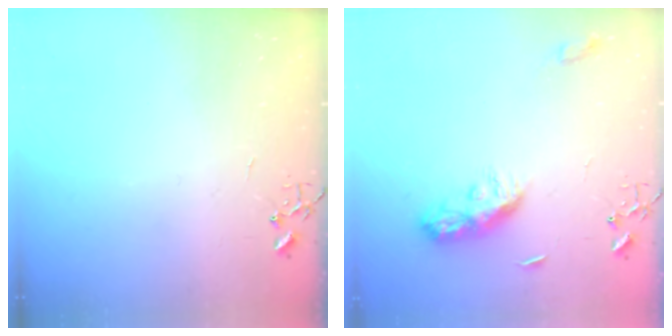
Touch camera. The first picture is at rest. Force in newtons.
{"total": 9.9, "press": 9.9, "slide": 0.2}